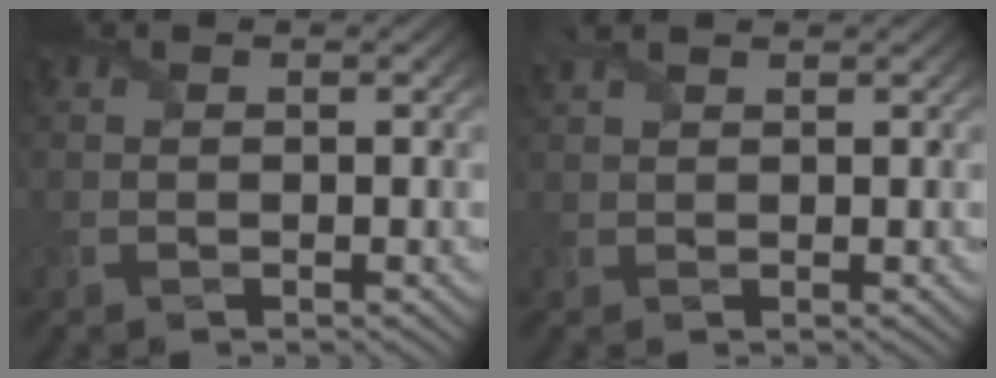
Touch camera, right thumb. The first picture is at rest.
{"total": 2.8, "force": [2.0, 0.9, 1.7], "torque": [-0.049, 0.016, 0.039]}